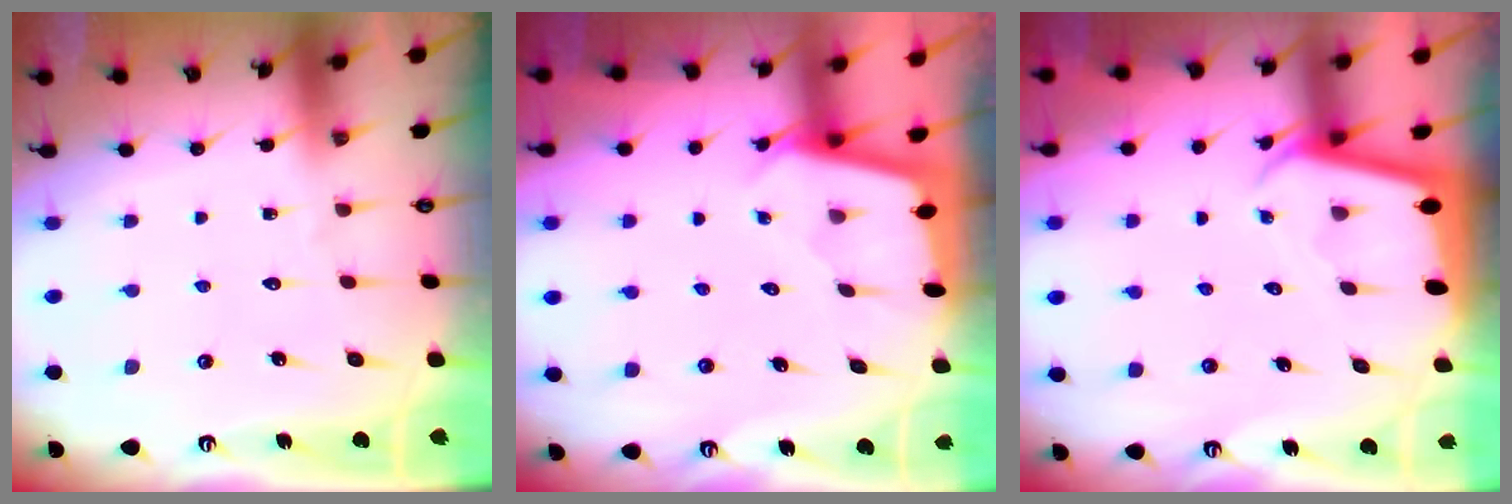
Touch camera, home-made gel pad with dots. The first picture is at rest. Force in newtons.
{"total": 1.9, "press": 1.9, "slide": 0.1}
{"total": 2.1, "press": 2.1, "slide": 0.2}